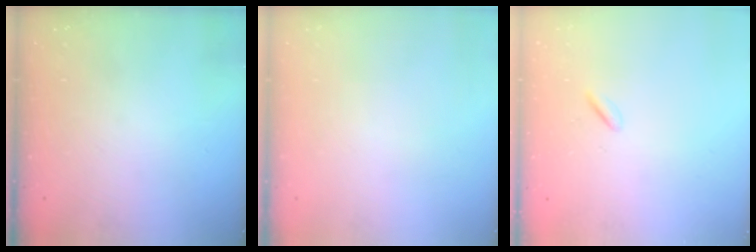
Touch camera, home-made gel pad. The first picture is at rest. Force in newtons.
{"total": 0.0}
{"total": 0.9, "press": 0.8, "slide": 0.4}